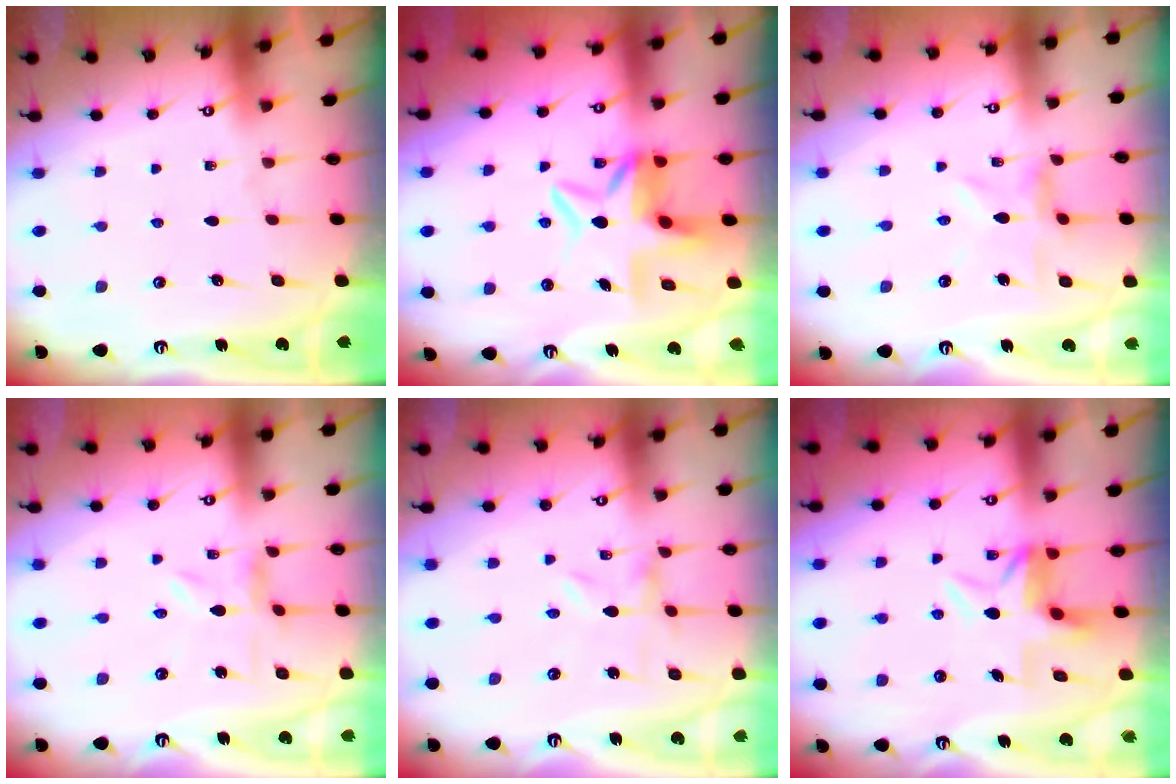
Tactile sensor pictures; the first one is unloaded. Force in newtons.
{"total": 6.8, "press": 6.4, "slide": 2.3}
{"total": 6.2, "press": 6.2, "slide": 0.5}
{"total": 1.6, "press": 1.6, "slide": 0.2}
{"total": 0.0}
{"total": 4.6, "press": 4.6, "slide": 0.7}